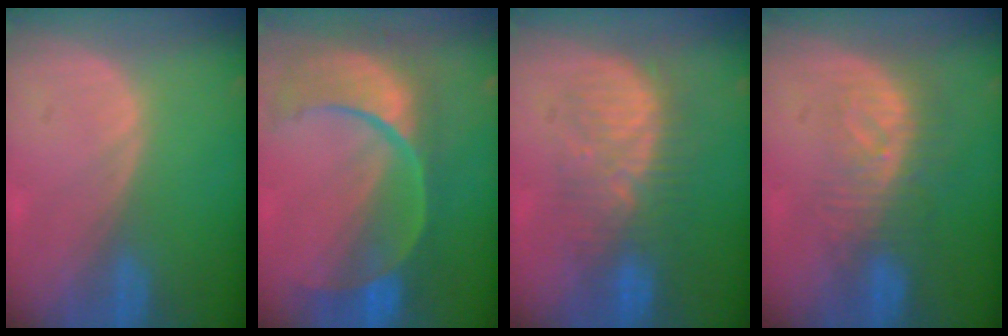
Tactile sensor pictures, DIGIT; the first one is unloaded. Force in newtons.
{"total": 12.0, "press": 9.7, "slide": 7.0}
{"total": 8.7, "press": 8.5, "slide": 1.8}
{"total": 8.2, "press": 7.3, "slide": 3.8}